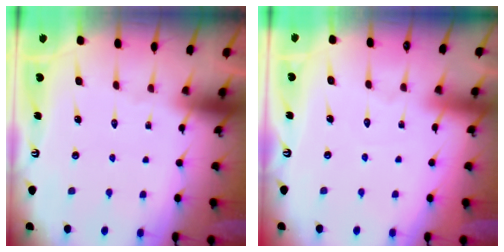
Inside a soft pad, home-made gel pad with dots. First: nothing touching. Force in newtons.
{"total": 2.6, "press": 2.6, "slide": 0.3}